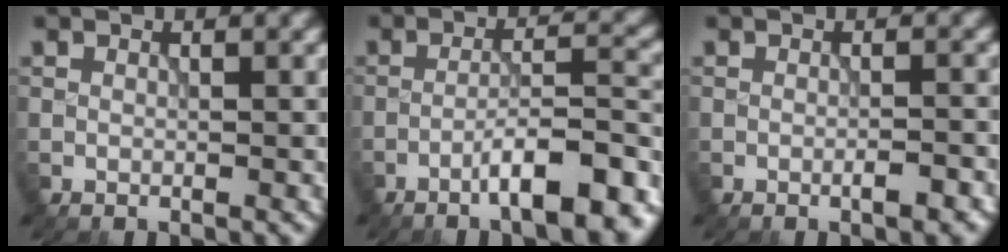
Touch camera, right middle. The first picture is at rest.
{"total": 8.8, "force": [-5.4, 1.8, 6.7], "torque": [-0.091, 0.013, -0.084]}
{"total": 2.0, "force": [-1.0, 0.4, 1.7], "torque": [-0.022, 0.002, -0.016]}